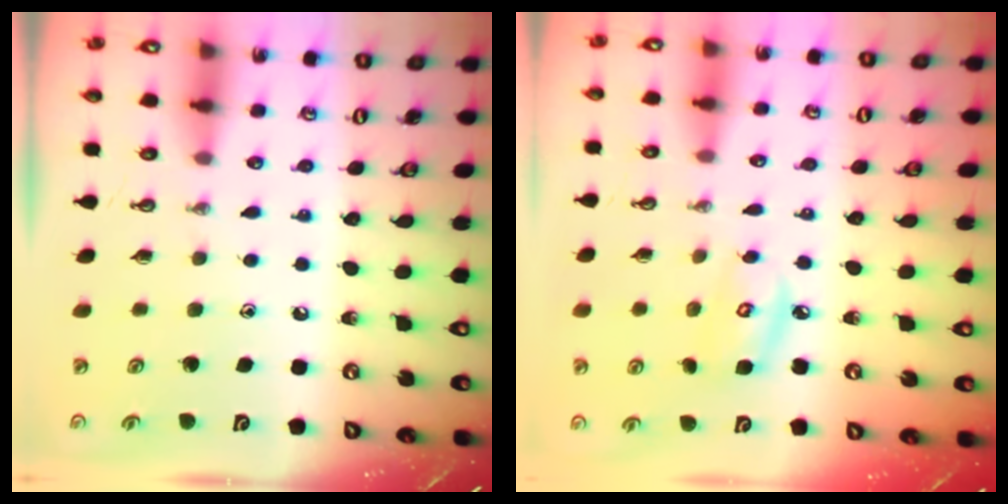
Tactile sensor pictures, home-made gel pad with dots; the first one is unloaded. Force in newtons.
{"total": 6.3, "press": 6.3, "slide": 0.3}